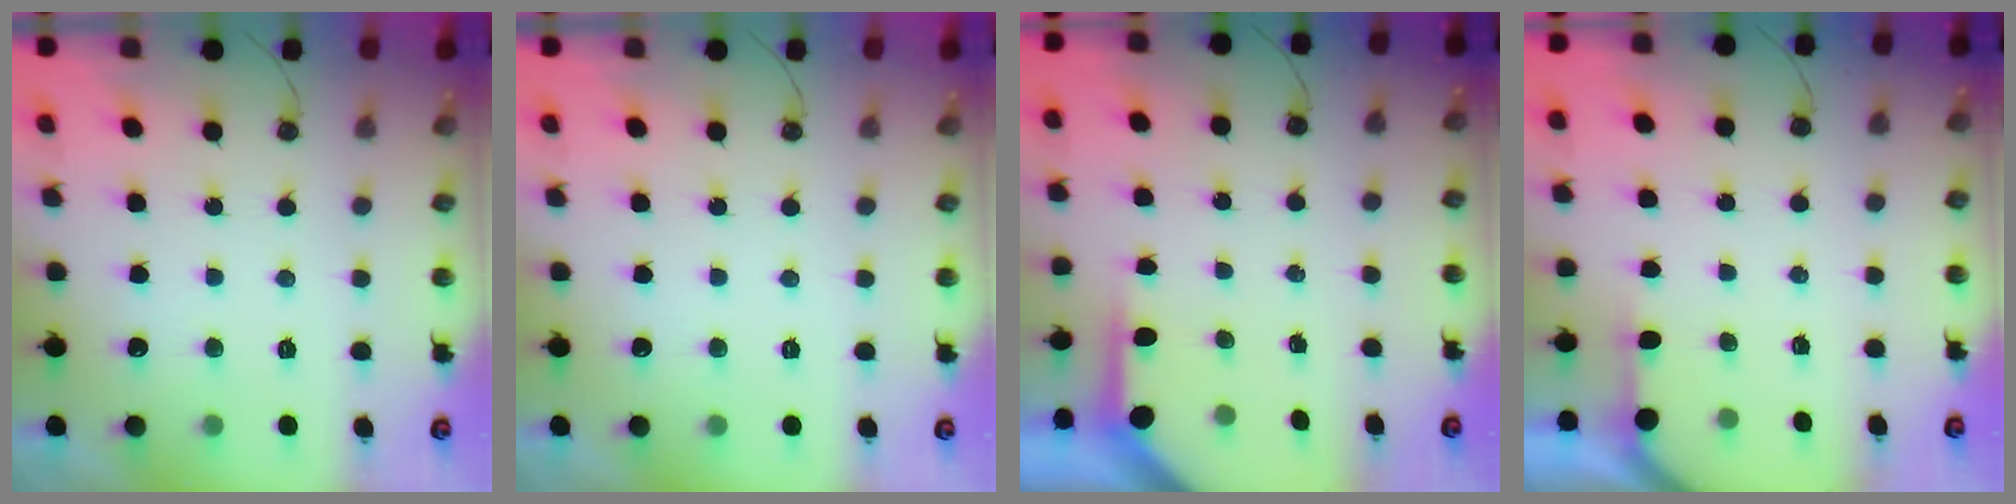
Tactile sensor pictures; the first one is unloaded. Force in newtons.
{"total": 0.0}
{"total": 3.7, "press": 3.7, "slide": 0.4}
{"total": 1.2, "press": 1.2, "slide": 0.2}